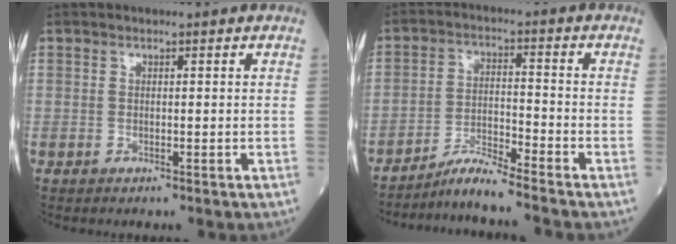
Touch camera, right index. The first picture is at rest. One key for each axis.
{"total": 5.7, "fx": -5.3, "fy": -1.3, "fz": 1.7, "tx": -0.033, "ty": -0.017, "tz": -0.099}